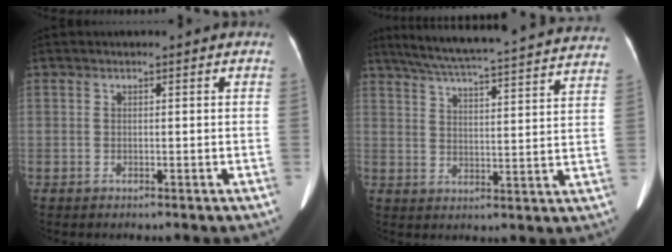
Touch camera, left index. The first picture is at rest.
{"total": 29.3, "force": [26.7, 1.7, 11.8], "torque": [-0.192, -0.031, 0.334]}